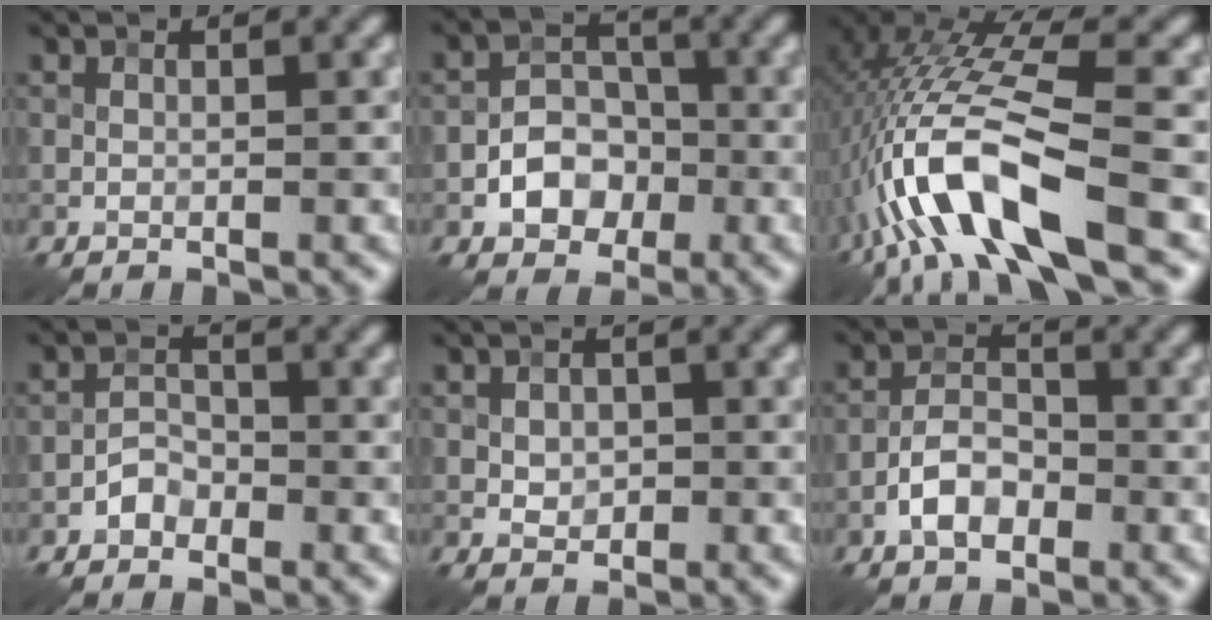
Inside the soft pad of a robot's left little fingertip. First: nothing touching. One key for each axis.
{"total": 4.5, "fx": -1.5, "fy": 3.4, "fz": 2.5, "tx": -0.031, "ty": 0.000, "tz": -0.025}
{"total": 12.2, "fx": -3.7, "fy": 4.0, "fz": 10.9, "tx": -0.228, "ty": 0.008, "tz": -0.069}
{"total": 1.8, "fx": -1.1, "fy": 1.3, "fz": 0.7, "tx": -0.007, "ty": 0.009, "tz": -0.021}
{"total": 1.8, "fx": 0.0, "fy": 1.5, "fz": 1.1, "tx": -0.016, "ty": -0.001, "tz": -0.002}
{"total": 3.6, "fx": -1.7, "fy": 2.0, "fz": 2.4, "tx": -0.040, "ty": 0.008, "tz": -0.037}